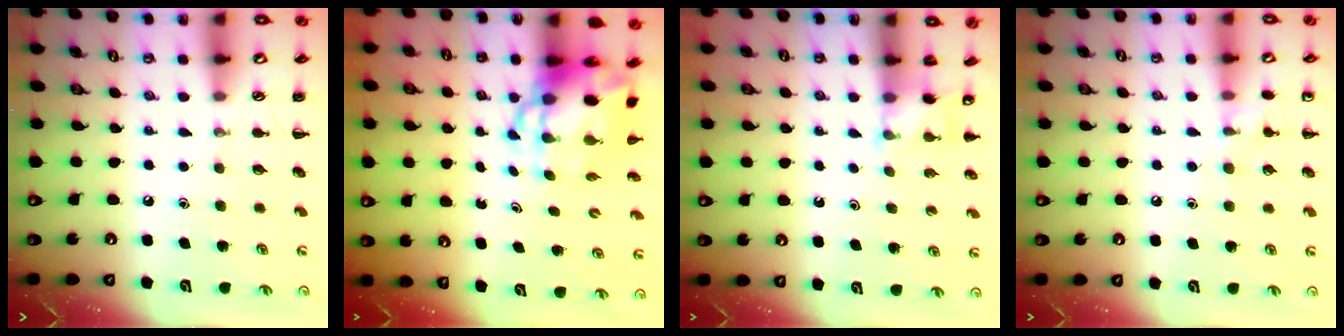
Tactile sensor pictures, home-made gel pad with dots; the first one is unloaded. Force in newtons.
{"total": 7.7, "press": 7.4, "slide": 2.0}
{"total": 3.6, "press": 3.4, "slide": 1.2}
{"total": 7.0, "press": 6.8, "slide": 1.5}